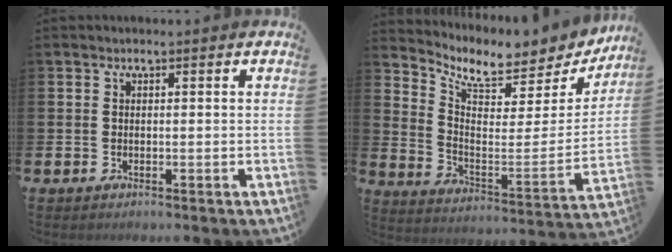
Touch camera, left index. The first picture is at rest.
{"total": 7.1, "force": [6.2, 2.5, 2.6], "torque": [-0.066, -0.058, 0.100]}